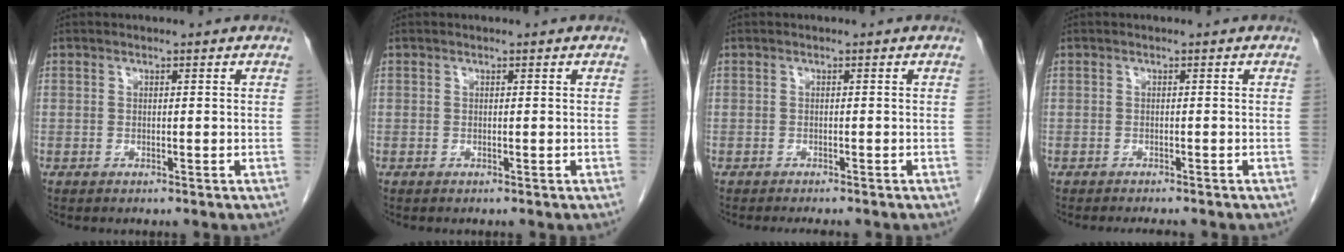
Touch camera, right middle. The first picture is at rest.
{"total": 0.0}
{"total": 3.4, "force": [-3.0, 0.6, 1.5], "torque": [-0.013, -0.004, -0.037]}
{"total": 3.1, "force": [-2.8, 0.5, 1.2], "torque": [-0.010, -0.004, -0.035]}